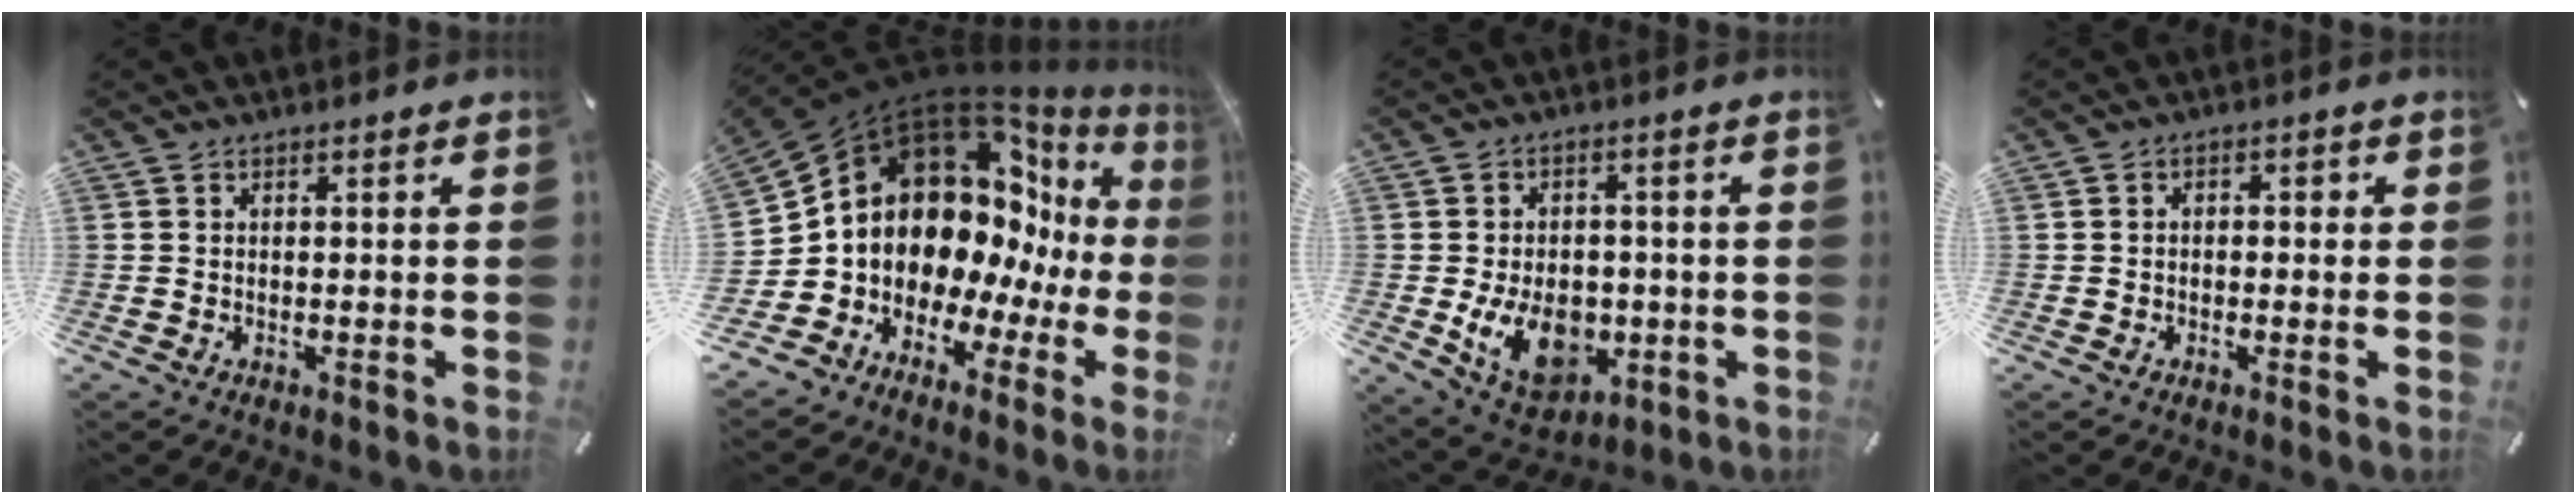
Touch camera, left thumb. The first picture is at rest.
{"total": 14.8, "force": [4.9, 10.8, 8.9], "torque": [-0.168, -0.085, 0.092]}
{"total": 13.5, "force": [-3.0, 9.9, 8.6], "torque": [-0.152, 0.002, -0.049]}
{"total": 2.0, "force": [-1.0, 1.3, 1.0], "torque": [-0.019, 0.010, -0.023]}